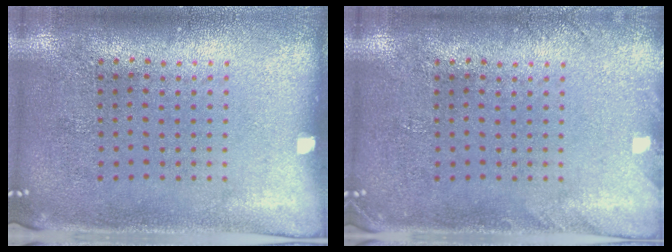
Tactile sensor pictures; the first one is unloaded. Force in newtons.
{"total": 1.1, "press": 1.1, "slide": 0.1}